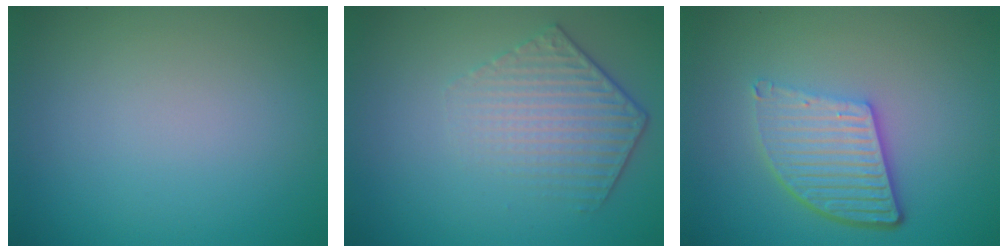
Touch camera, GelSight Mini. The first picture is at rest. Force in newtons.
{"total": 4.3, "press": 3.1, "slide": 3.1}
{"total": 5.6, "press": 3.9, "slide": 4.0}